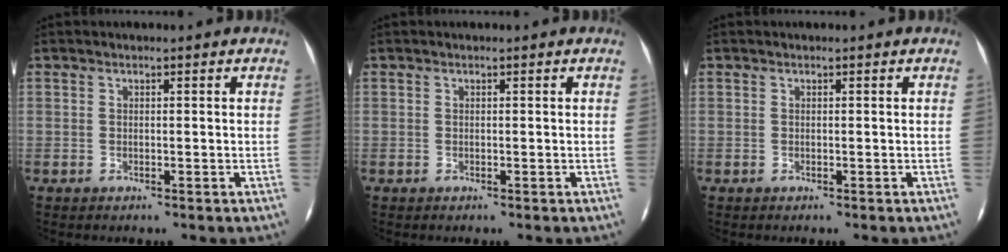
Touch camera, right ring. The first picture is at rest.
{"total": 0.0}
{"total": 0.0}